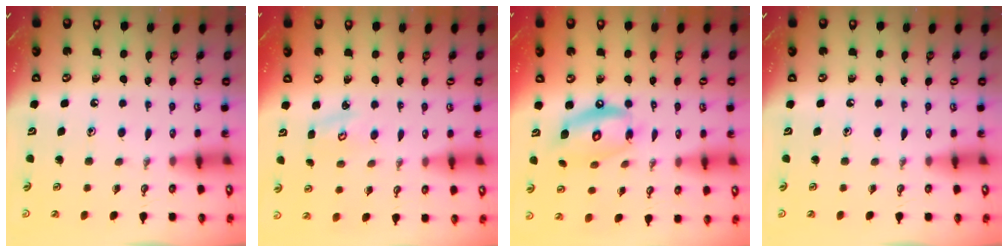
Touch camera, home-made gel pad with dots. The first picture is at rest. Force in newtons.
{"total": 2.8, "press": 2.8, "slide": 0.2}
{"total": 13.3, "press": 13.2, "slide": 1.2}
{"total": 0.0}